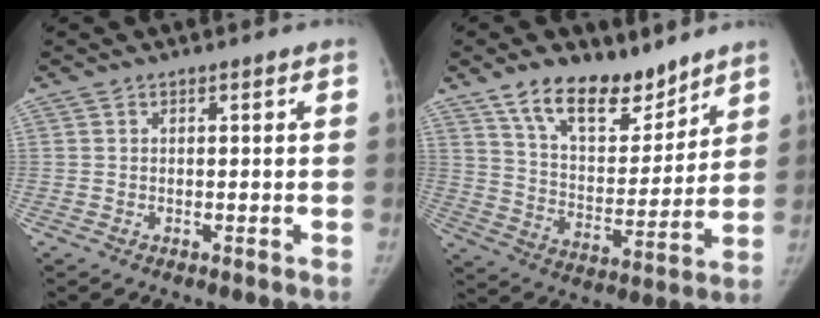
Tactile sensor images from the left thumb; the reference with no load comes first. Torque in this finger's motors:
{"motor_torque": [0.13, 0.14, 1.15, -0.98, 0.07]}